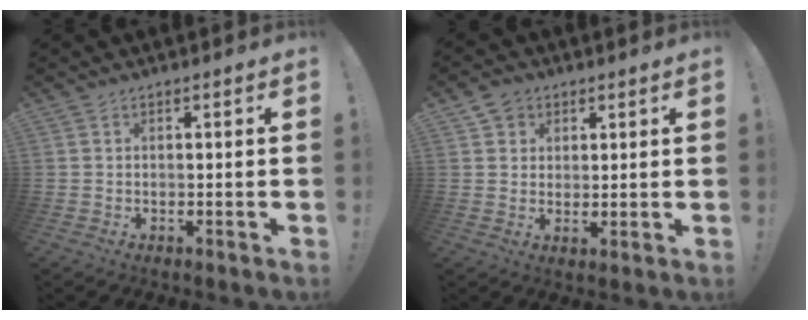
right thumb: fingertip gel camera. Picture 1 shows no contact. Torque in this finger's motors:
{"motor_torque": [0.31, 0.27, -0.41, 0.22, 0.03]}